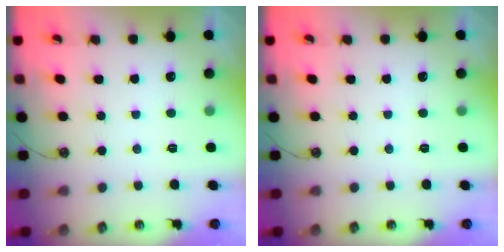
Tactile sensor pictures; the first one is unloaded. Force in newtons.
{"total": 0.0}